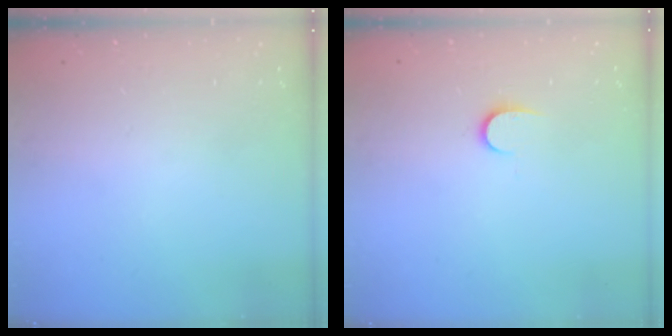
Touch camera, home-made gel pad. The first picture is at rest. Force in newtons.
{"total": 6.4, "press": 6.4, "slide": 0.6}